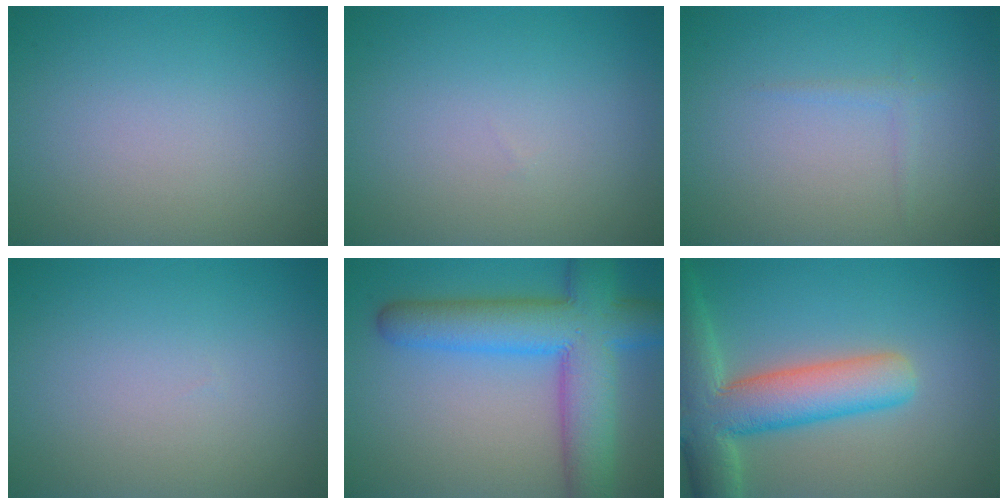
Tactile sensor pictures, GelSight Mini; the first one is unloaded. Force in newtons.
{"total": 0.0}
{"total": 0.9, "press": 0.8, "slide": 0.1}
{"total": 0.0}
{"total": 9.9, "press": 9.9, "slide": 0.4}
{"total": 9.0, "press": 8.9, "slide": 0.6}